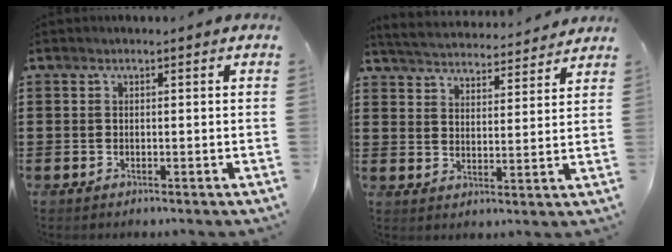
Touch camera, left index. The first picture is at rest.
{"total": 4.3, "force": [4.3, -0.1, 0.2], "torque": [-0.027, -0.033, 0.072]}